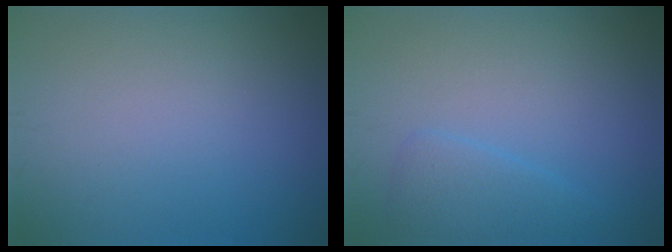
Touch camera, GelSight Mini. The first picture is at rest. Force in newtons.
{"total": 2.4, "press": 2.4, "slide": 0.2}